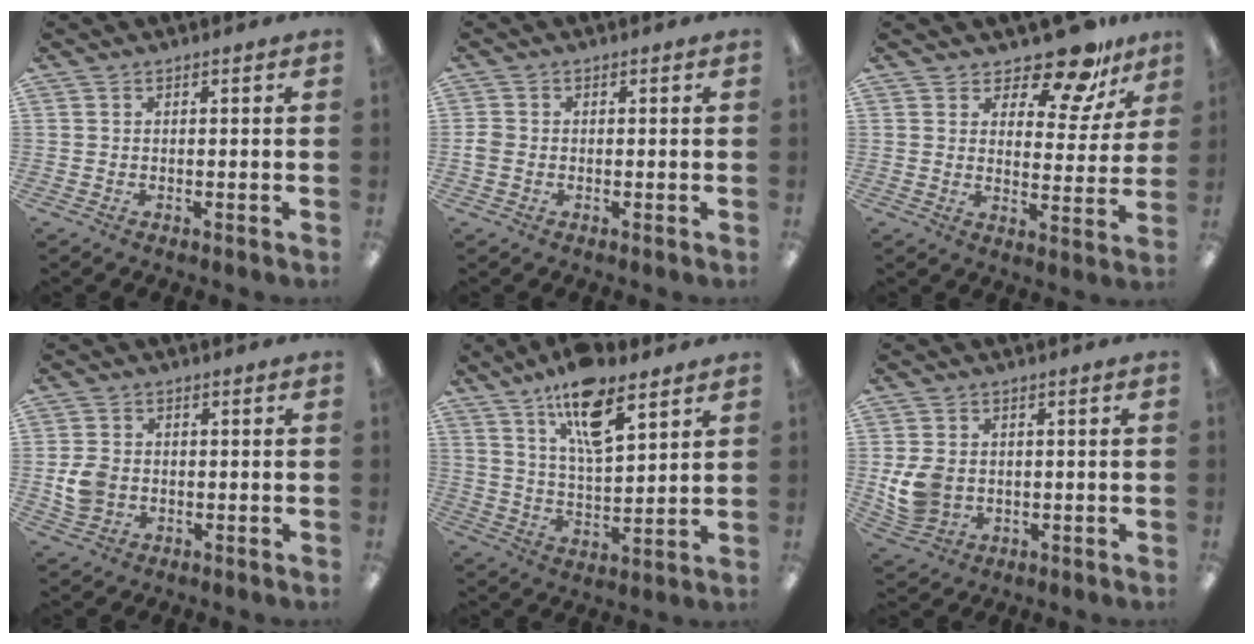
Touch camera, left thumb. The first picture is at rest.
{"total": 2.2, "force": [-0.5, 1.9, 1.0], "torque": [-0.016, 0.004, -0.010]}
{"total": 13.2, "force": [10.9, 4.7, 5.9], "torque": [-0.091, -0.075, 0.193]}
{"total": 5.7, "force": [-0.8, 4.8, 3.0], "torque": [-0.057, 0.006, -0.013]}
{"total": 14.5, "force": [9.5, 5.4, 9.5], "torque": [-0.155, -0.039, 0.161]}
{"total": 7.9, "force": [-0.4, 6.6, 4.3], "torque": [-0.089, 0.006, -0.004]}